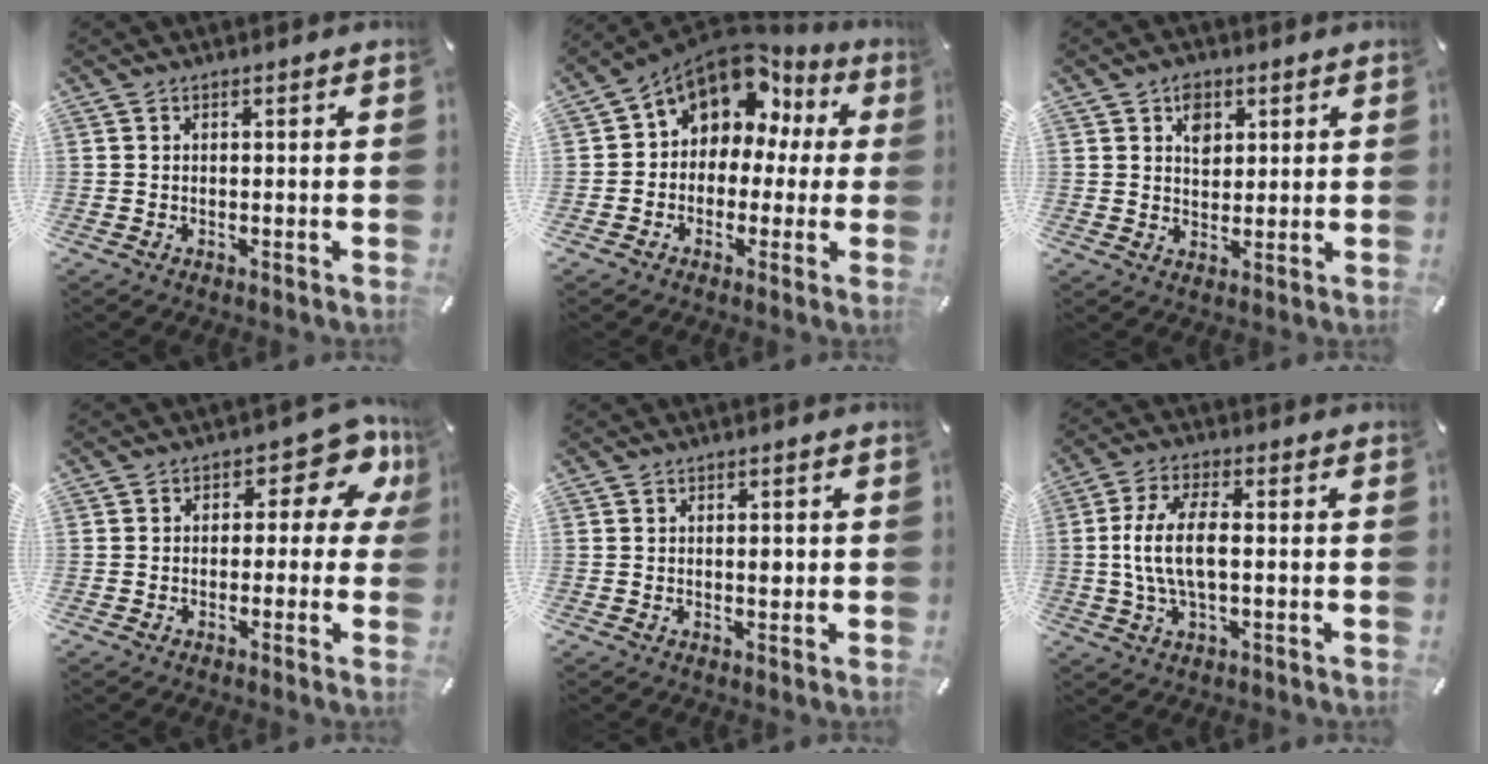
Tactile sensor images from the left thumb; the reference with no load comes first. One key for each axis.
{"total": 11.1, "fx": 6.0, "fy": 8.0, "fz": 4.9, "tx": -0.097, "ty": -0.040, "tz": 0.110}
{"total": 4.9, "fx": 1.9, "fy": 3.8, "fz": 2.5, "tx": -0.025, "ty": -0.007, "tz": 0.028}
{"total": 10.0, "fx": 3.3, "fy": 5.1, "fz": 7.9, "tx": -0.092, "ty": -0.025, "tz": 0.054}
{"total": 1.7, "fx": 0.2, "fy": 0.9, "fz": 1.4, "tx": -0.012, "ty": -0.005, "tz": -0.002}
{"total": 10.0, "fx": -0.1, "fy": 4.2, "fz": 9.0, "tx": -0.190, "ty": -0.002, "tz": -0.006}